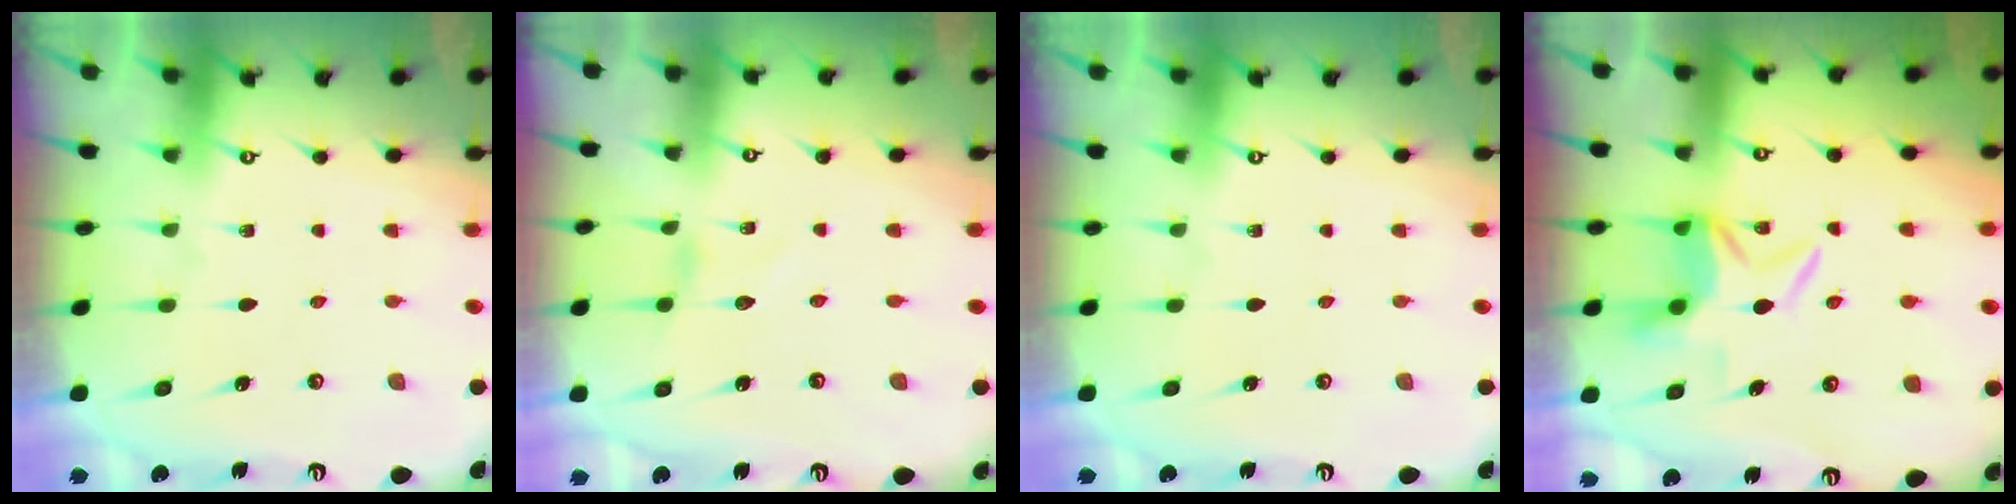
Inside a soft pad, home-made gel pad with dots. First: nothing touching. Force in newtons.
{"total": 0.0}
{"total": 0.0}
{"total": 5.9, "press": 5.8, "slide": 1.2}